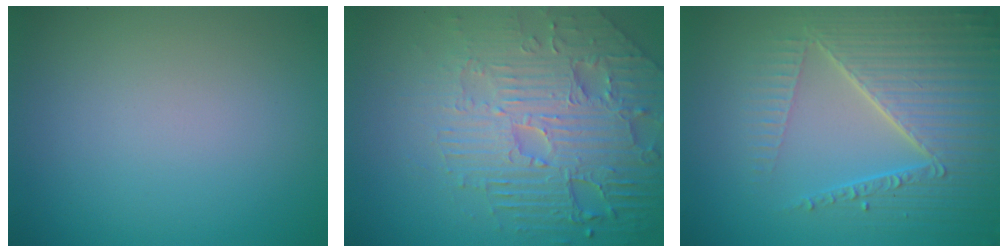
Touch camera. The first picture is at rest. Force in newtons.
{"total": 8.3, "press": 6.1, "slide": 5.7}
{"total": 6.9, "press": 5.3, "slide": 4.4}